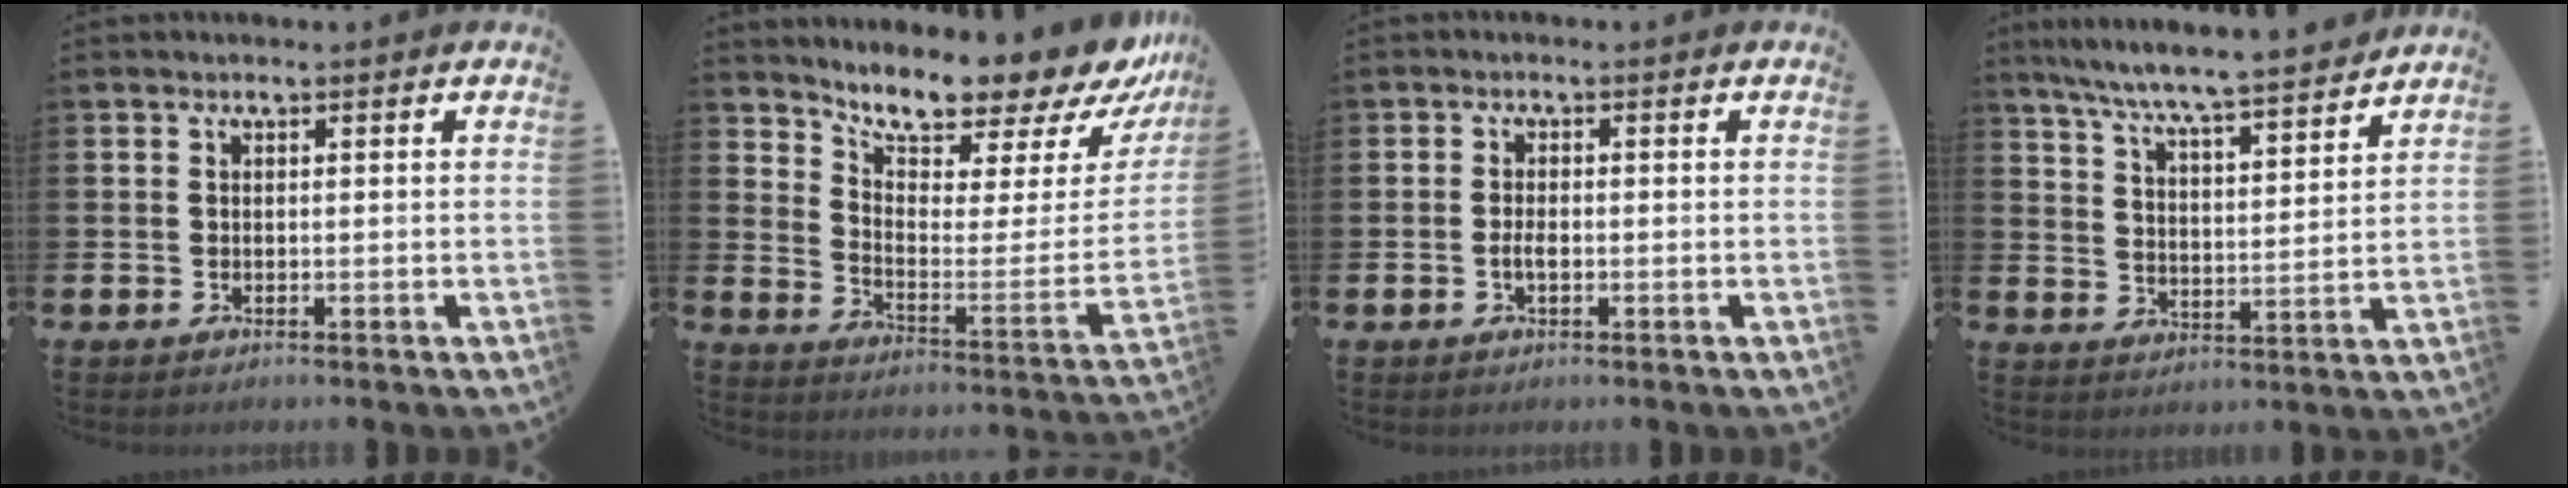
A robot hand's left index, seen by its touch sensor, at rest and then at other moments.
{"total": 9.7, "force": [9.0, 2.2, 2.9], "torque": [-0.073, -0.075, 0.149]}
{"total": 1.6, "force": [-0.4, 0.7, 1.3], "torque": [-0.023, 0.000, -0.008]}
{"total": 7.9, "force": [7.5, 0.1, 2.5], "torque": [-0.081, -0.050, 0.132]}